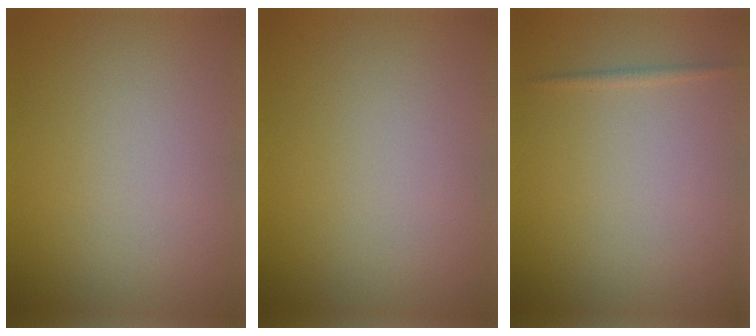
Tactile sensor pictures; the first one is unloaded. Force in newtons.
{"total": 0.0}
{"total": 0.6, "press": 0.6, "slide": 0.0}